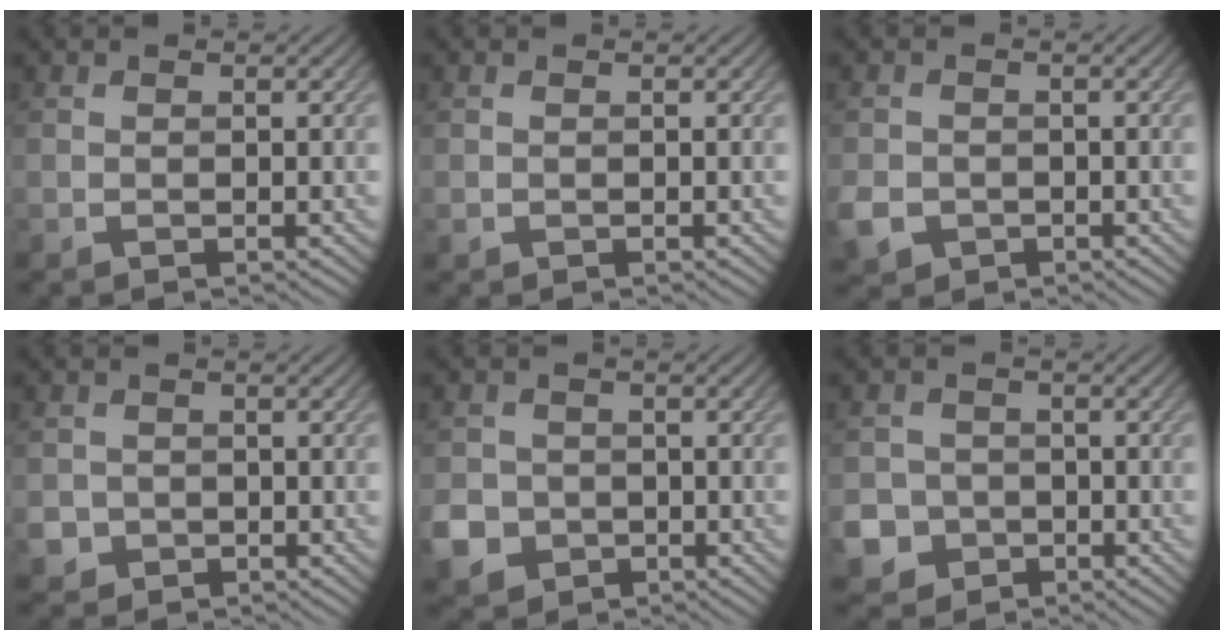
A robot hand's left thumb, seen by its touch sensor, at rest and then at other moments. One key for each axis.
{"total": 0.7, "fx": -0.3, "fy": 0.6, "fz": 0.2, "tx": -0.006, "ty": -0.006, "tz": -0.007}
{"total": 4.0, "fx": -1.8, "fy": 3.2, "fz": 1.6, "tx": -0.045, "ty": -0.012, "tz": -0.040}
{"total": 2.8, "fx": -1.2, "fy": 2.5, "fz": 0.6, "tx": -0.017, "ty": -0.012, "tz": -0.024}
{"total": 5.5, "fx": -2.1, "fy": 4.7, "fz": 1.9, "tx": -0.053, "ty": -0.016, "tz": -0.051}
{"total": 6.7, "fx": -3.2, "fy": 5.7, "fz": 1.5, "tx": -0.041, "ty": -0.022, "tz": -0.075}